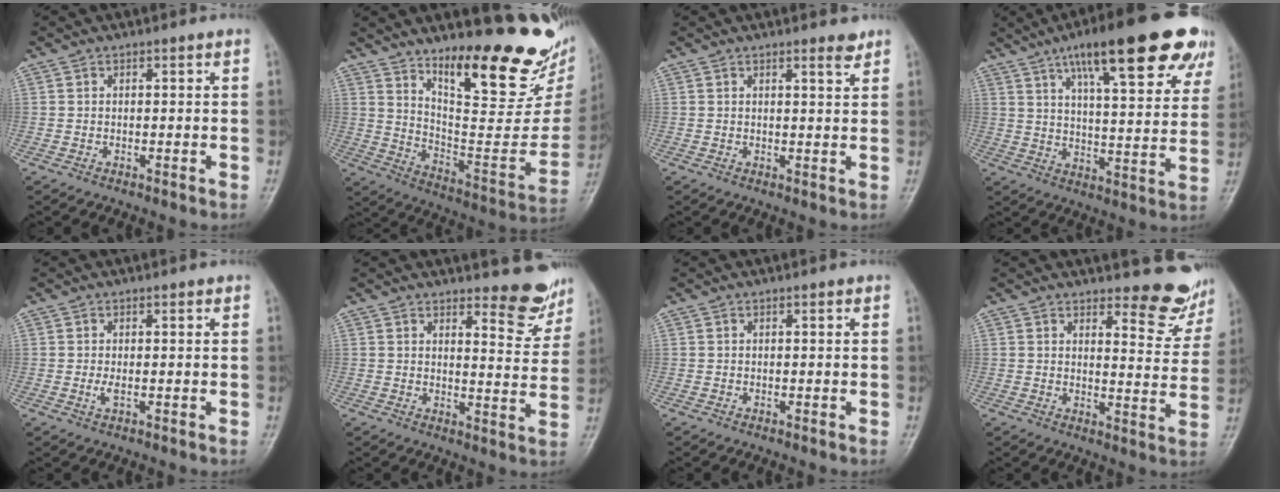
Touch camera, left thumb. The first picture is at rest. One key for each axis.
{"total": 26.5, "fx": 18.3, "fy": 8.3, "fz": 17.3, "tx": -0.210, "ty": -0.114, "tz": 0.280}
{"total": 2.2, "fx": 1.7, "fy": 0.4, "fz": 1.3, "tx": -0.013, "ty": -0.013, "tz": 0.025}
{"total": 23.8, "fx": 13.7, "fy": 6.2, "fz": 18.4, "tx": -0.238, "ty": -0.022, "tz": 0.200}
{"total": 2.0, "fx": 0.2, "fy": 0.9, "fz": 1.8, "tx": -0.030, "ty": -0.004, "tz": 0.006}
{"total": 7.5, "fx": 6.5, "fy": 2.2, "fz": 3.1, "tx": -0.016, "ty": -0.061, "tz": 0.079}
{"total": 0.0}
{"total": 8.3, "fx": 7.4, "fy": 2.4, "fz": 2.9, "tx": -0.007, "ty": -0.070, "tz": 0.085}